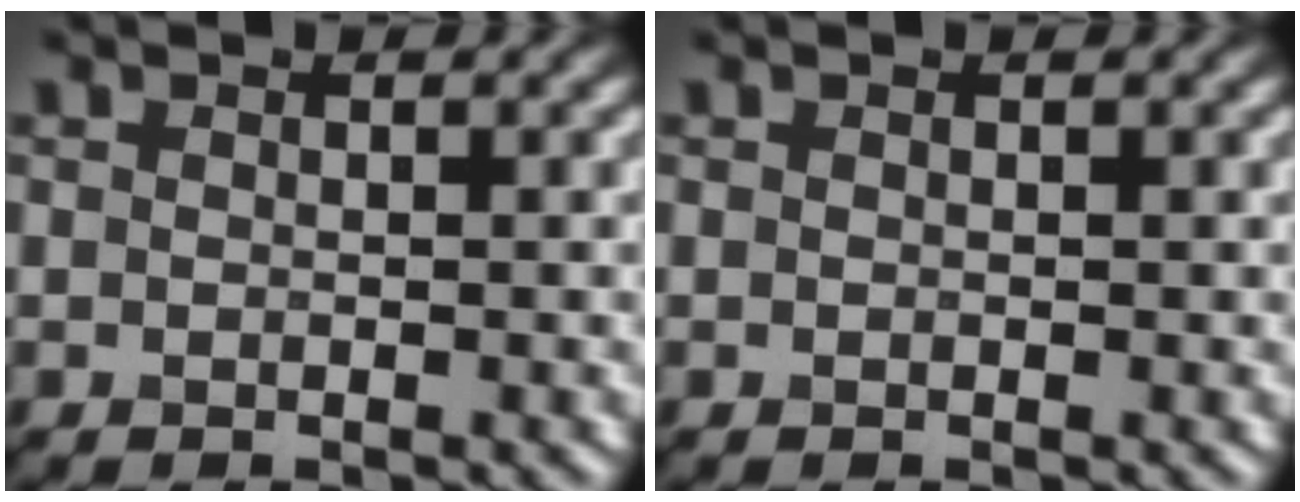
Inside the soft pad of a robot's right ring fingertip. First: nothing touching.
{"total": 0.0}